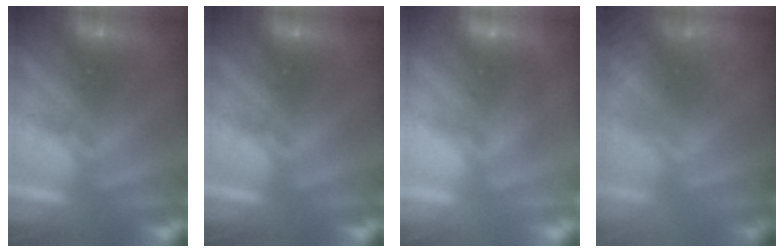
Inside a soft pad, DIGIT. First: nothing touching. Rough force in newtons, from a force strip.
{"total": 0.0}
{"total": 2.7}
{"total": 4.1}